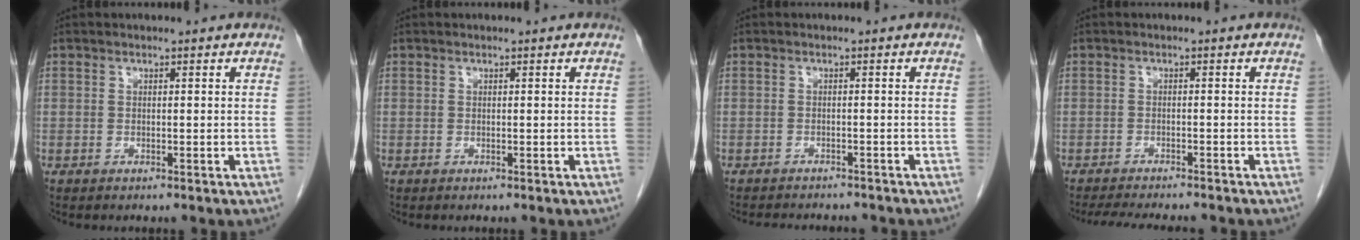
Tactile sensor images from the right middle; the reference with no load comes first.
{"total": 0.0}
{"total": 7.0, "force": [-6.5, 1.6, 1.9], "torque": [-0.028, -0.006, -0.081]}
{"total": 9.5, "force": [-8.6, 1.2, 3.9], "torque": [-0.060, -0.015, -0.117]}